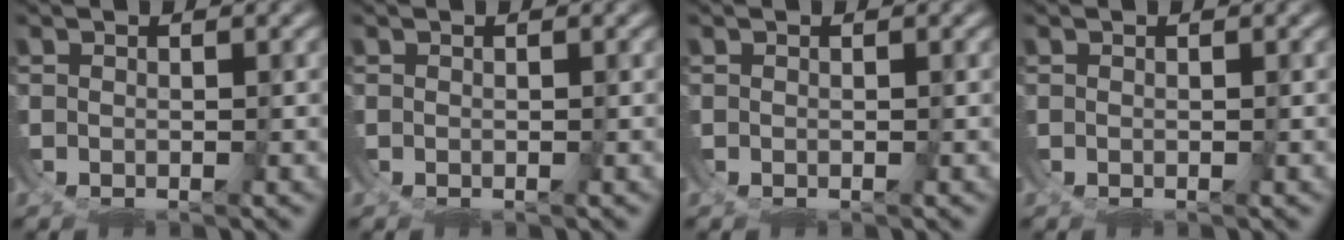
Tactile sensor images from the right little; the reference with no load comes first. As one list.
[{"total": 0.0}, {"total": 0.0}, {"total": 0.0}]